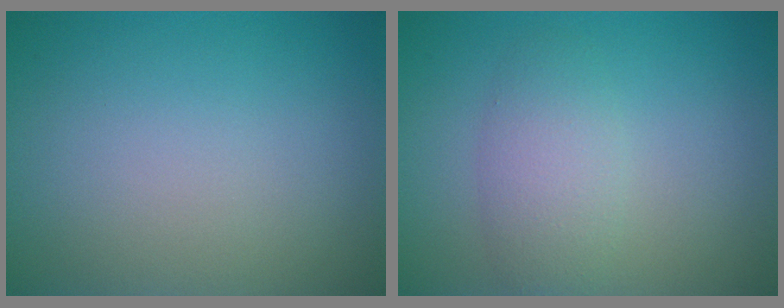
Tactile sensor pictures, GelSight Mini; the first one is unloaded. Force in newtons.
{"total": 2.9, "press": 2.9, "slide": 0.2}